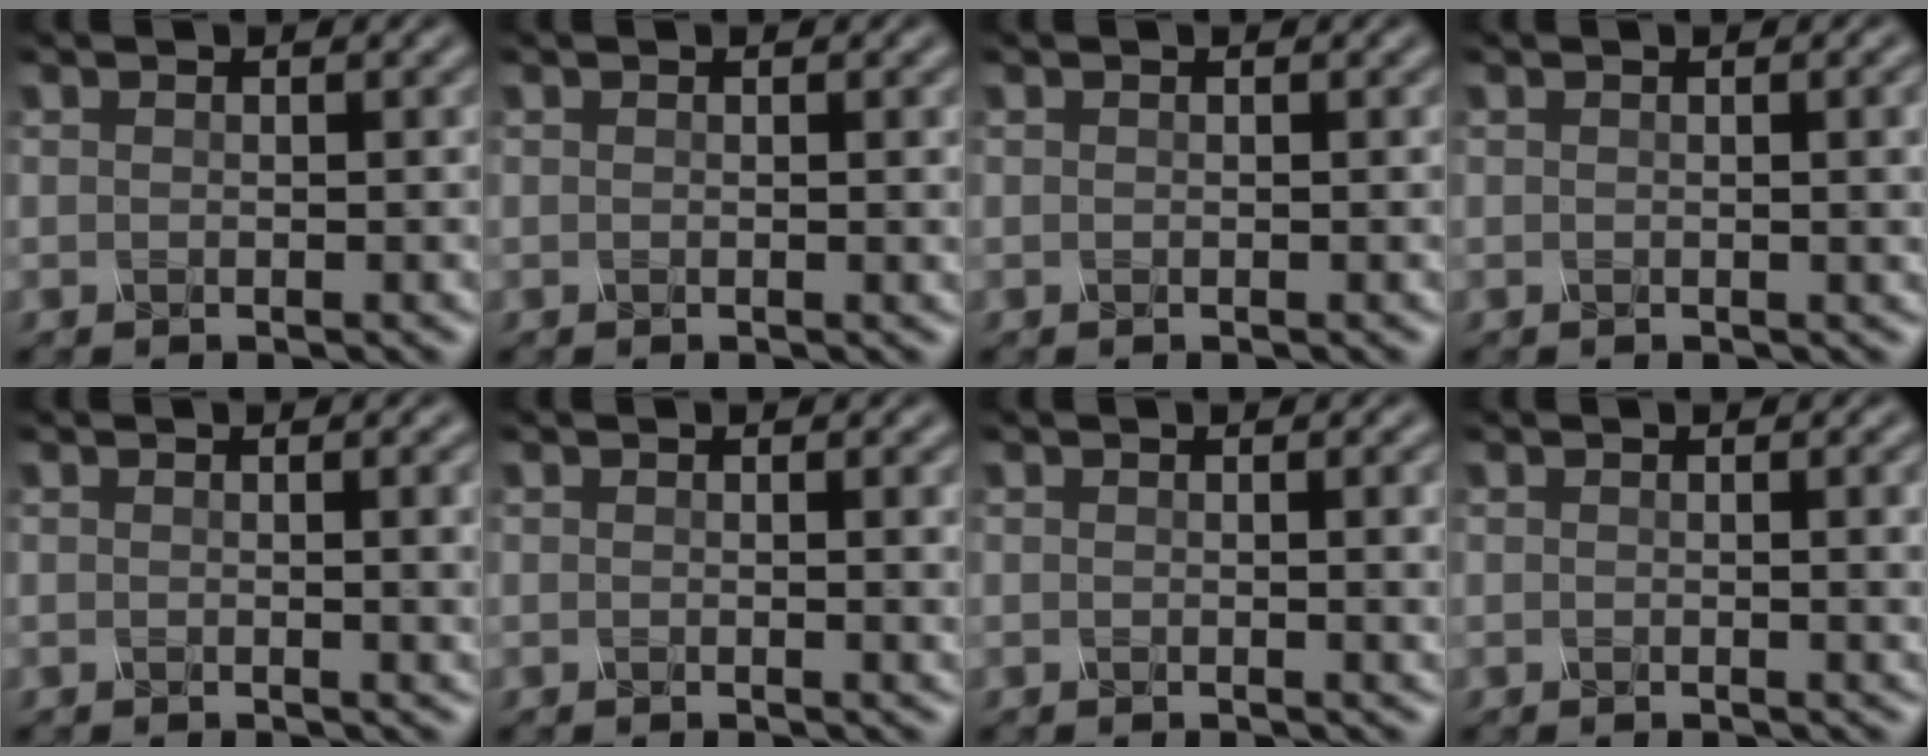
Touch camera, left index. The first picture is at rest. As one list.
[{"total": 0.8, "force": [0.1, 0.2, 0.8], "torque": [-0.005, 0.001, 0.000]}, {"total": 0.0}, {"total": 2.8, "force": [0.3, 0.8, 2.6], "torque": [-0.024, 0.005, -0.001]}, {"total": 4.1, "force": [0.3, 1.5, 3.8], "torque": [-0.029, 0.006, 0.004]}, {"total": 2.4, "force": [0.3, 0.7, 2.3], "torque": [-0.019, 0.001, 0.001]}, {"total": 3.7, "force": [0.3, 1.3, 3.5], "torque": [-0.028, 0.006, 0.002]}, {"total": 3.0, "force": [0.3, 1.0, 2.9], "torque": [-0.025, 0.004, 0.000]}]